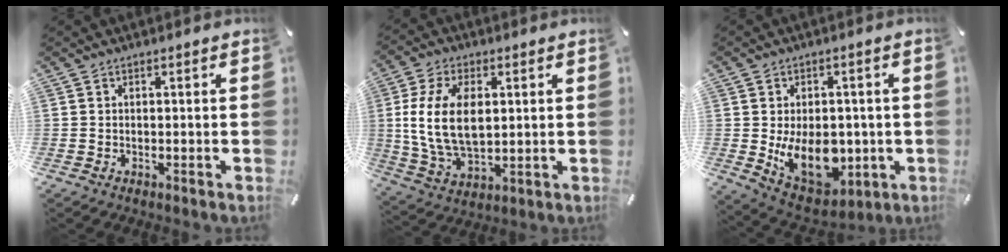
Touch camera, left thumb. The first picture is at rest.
{"total": 13.9, "force": [2.3, 8.8, 10.6], "torque": [-0.238, 0.002, 0.039]}
{"total": 15.0, "force": [-2.1, 10.7, 10.3], "torque": [-0.160, -0.011, -0.026]}